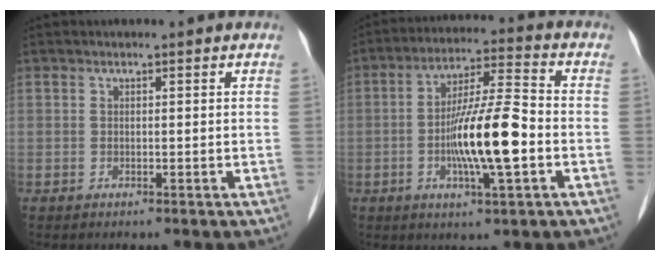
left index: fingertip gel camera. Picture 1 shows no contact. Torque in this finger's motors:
{"motor_torque": [1.85, 0.29, 0.94, 0.21]}